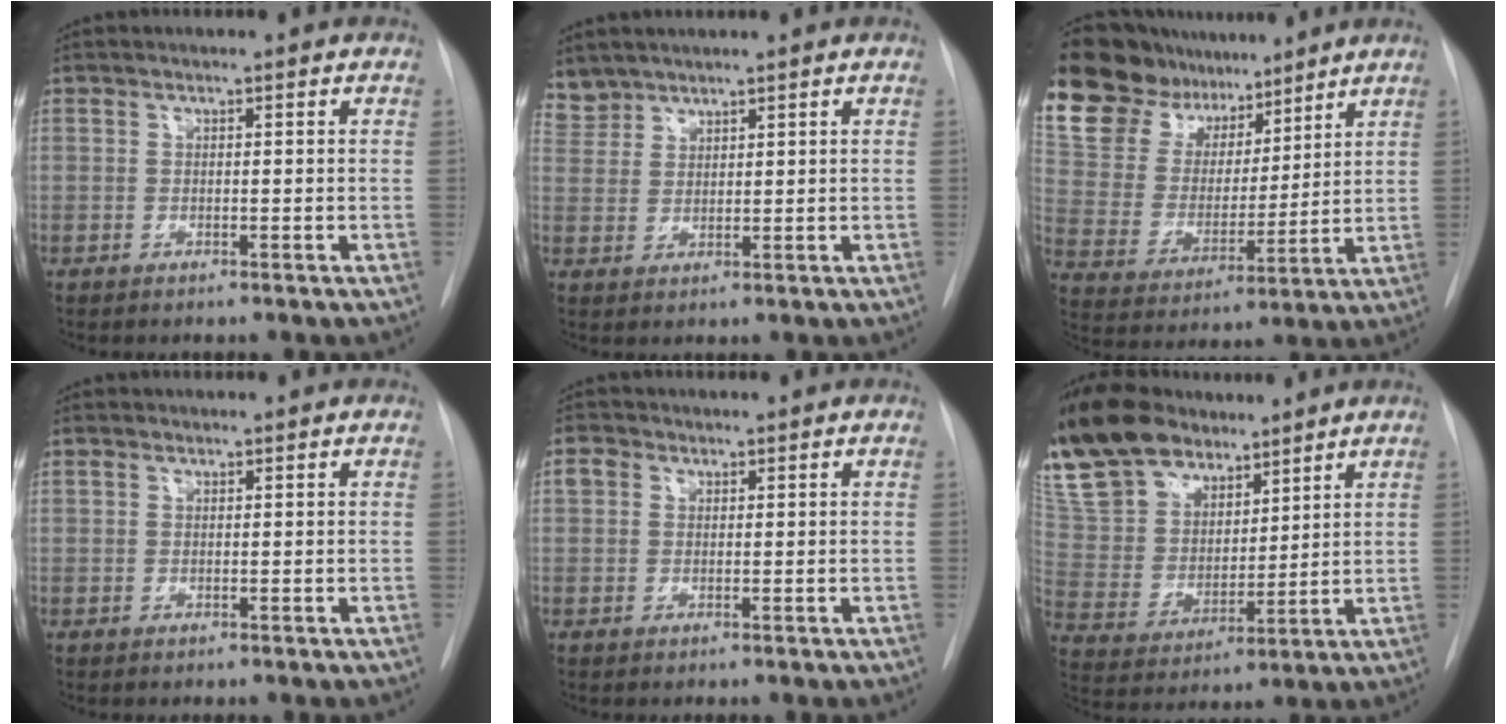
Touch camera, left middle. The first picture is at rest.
{"total": 3.5, "force": [3.3, 1.1, -0.4], "torque": [0.009, 0.011, 0.071]}
{"total": 16.8, "force": [13.9, 8.0, 5.1], "torque": [-0.093, 0.034, 0.259]}
{"total": 0.6, "force": [0.4, 0.4, -0.2], "torque": [0.006, 0.006, 0.004]}
{"total": 2.1, "force": [0.8, 1.8, 0.8], "torque": [-0.016, 0.011, 0.012]}
{"total": 20.6, "force": [15.9, 10.3, 8.1], "torque": [-0.193, 0.031, 0.296]}